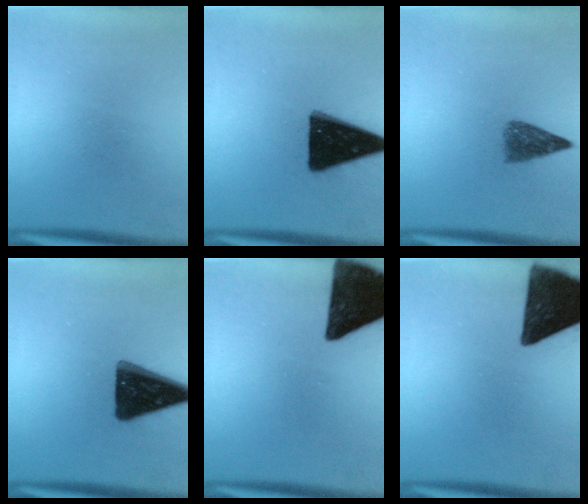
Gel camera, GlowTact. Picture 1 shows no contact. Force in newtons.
{"total": 17.6}
{"total": 4.1}
{"total": 15.4}
{"total": 16.4}
{"total": 16.1}